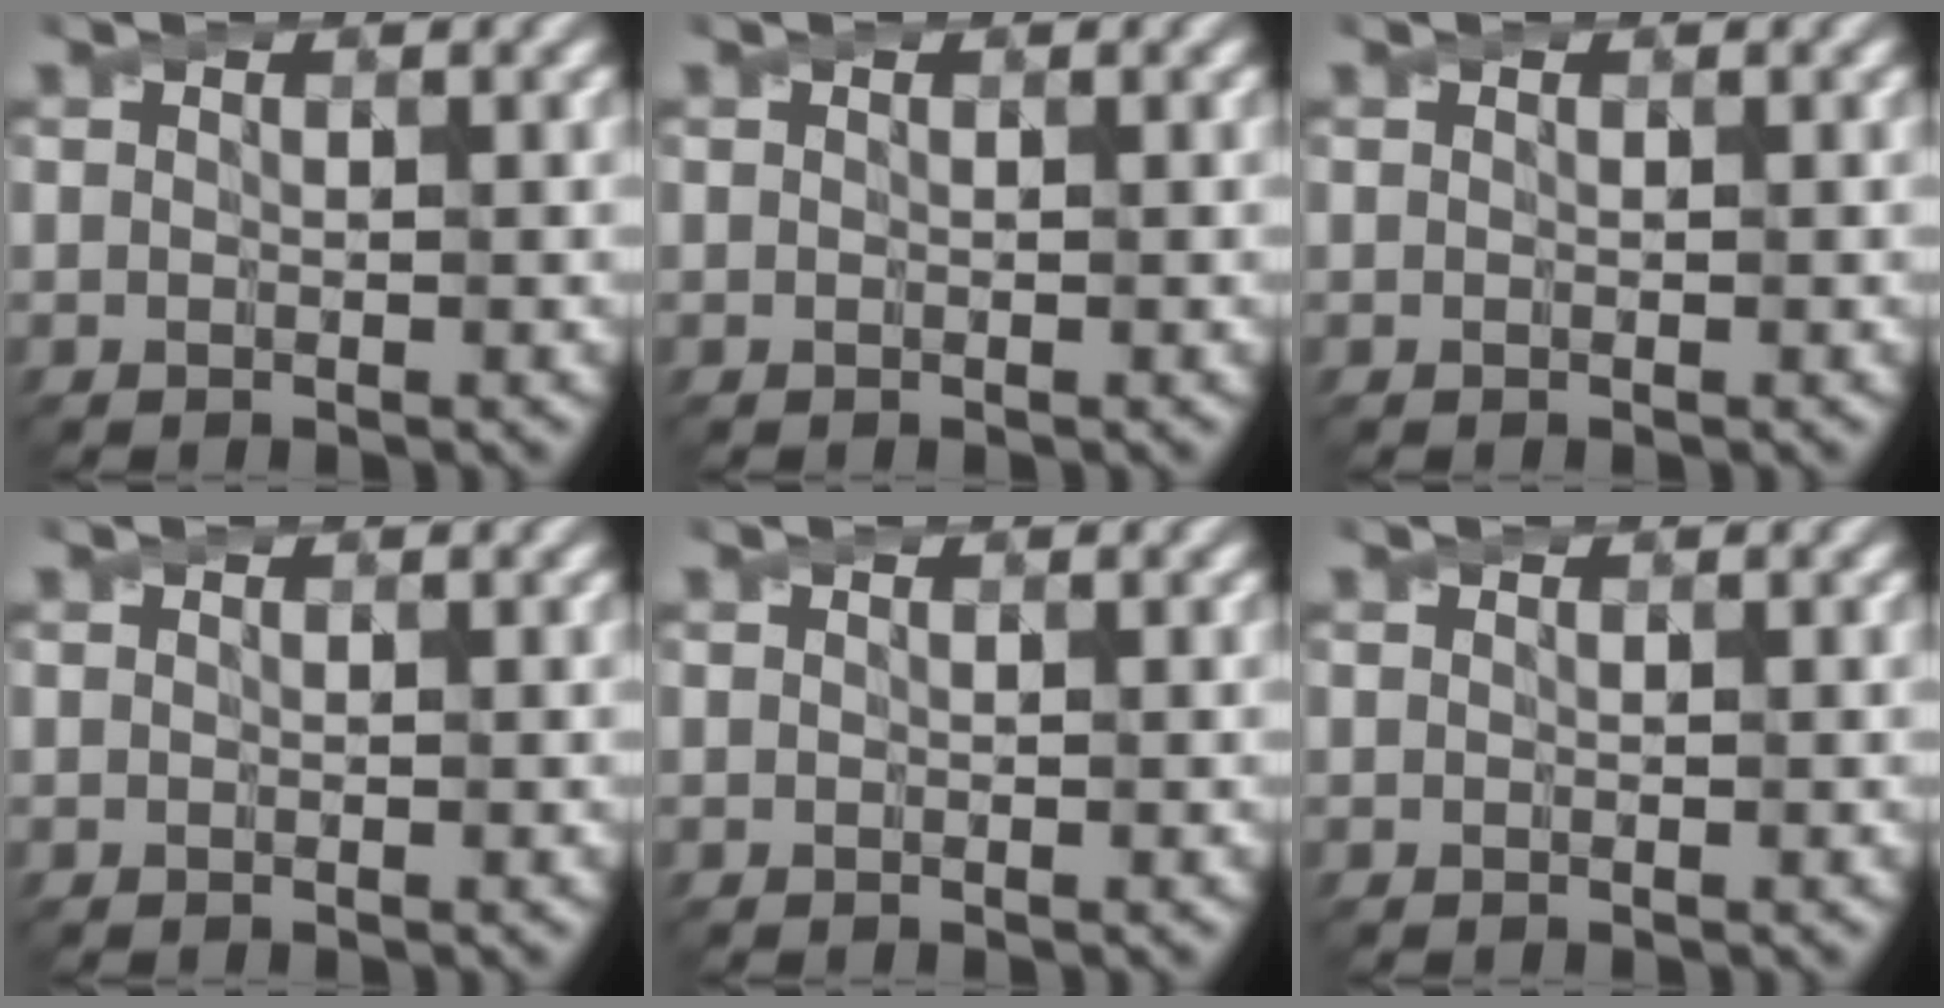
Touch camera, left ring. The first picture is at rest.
{"total": 0.0}
{"total": 0.0}
{"total": 0.0}
{"total": 0.0}
{"total": 0.0}